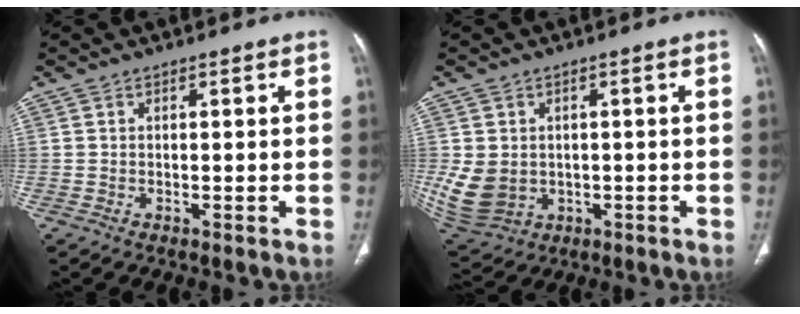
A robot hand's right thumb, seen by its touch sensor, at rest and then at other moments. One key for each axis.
{"total": 8.9, "fx": -0.3, "fy": 7.5, "fz": 4.7, "tx": -0.091, "ty": -0.005, "tz": 0.017}